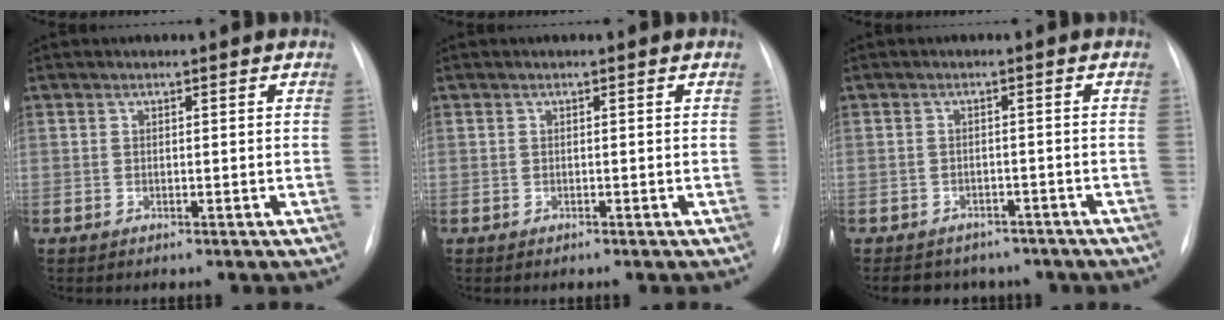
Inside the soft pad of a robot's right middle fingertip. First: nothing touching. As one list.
[{"total": 0.0}, {"total": 8.2, "force": [-6.6, 4.6, 1.8], "torque": [-0.022, 0.009, -0.071]}]